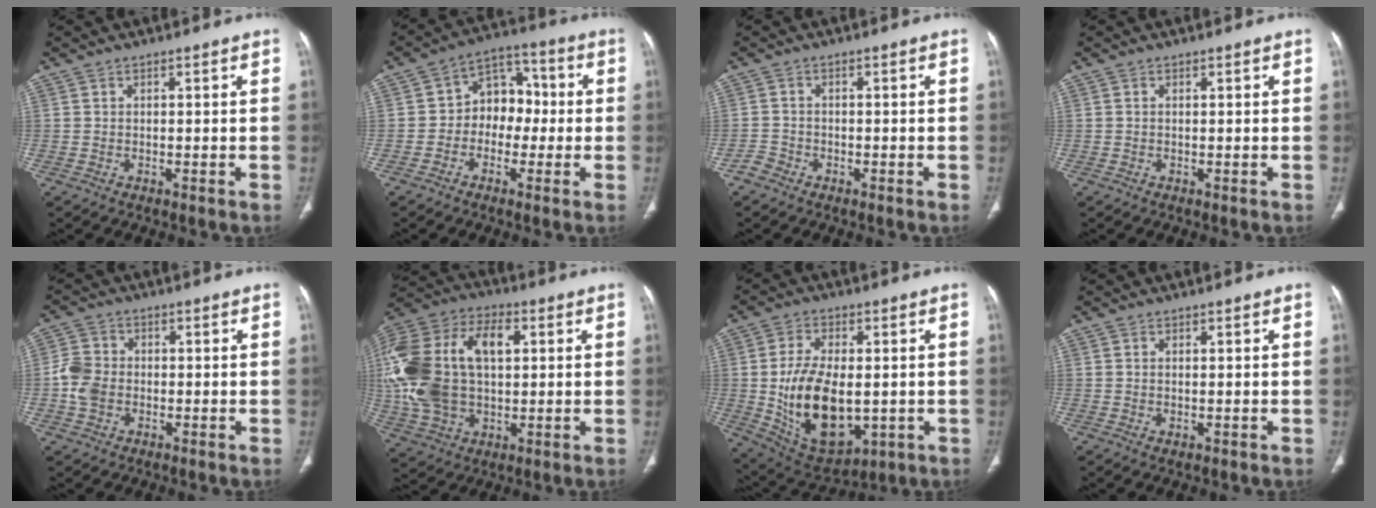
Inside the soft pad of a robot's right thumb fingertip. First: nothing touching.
{"total": 9.5, "force": [-0.9, 7.4, 5.8], "torque": [-0.045, 0.039, -0.029]}
{"total": 1.9, "force": [-1.4, 1.2, 0.2], "torque": [-0.005, 0.005, -0.033]}
{"total": 0.0}
{"total": 5.6, "force": [-1.1, 4.5, 3.2], "torque": [-0.057, 0.011, -0.027]}
{"total": 24.5, "force": [3.2, 15.2, 19.0], "torque": [-0.412, 0.017, 0.059]}
{"total": 17.6, "force": [-1.6, 9.9, 14.4], "torque": [-0.241, -0.007, -0.001]}
{"total": 0.8, "force": [-0.2, 0.5, 0.7], "torque": [-0.018, -0.005, -0.001]}